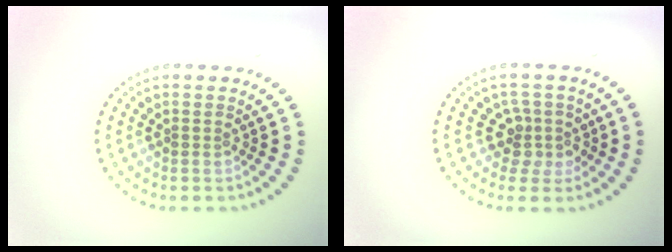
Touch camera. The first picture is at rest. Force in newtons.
{"total": 2.5, "press": 1.9, "slide": 1.6}